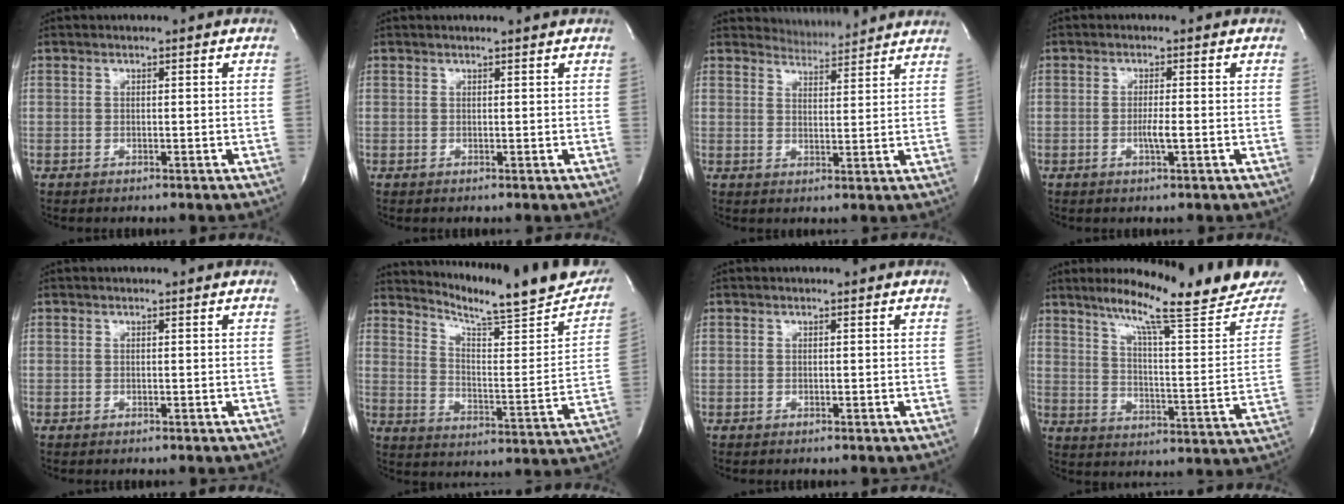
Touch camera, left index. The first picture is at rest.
{"total": 1.5, "force": [1.5, -0.3, 0.4], "torque": [-0.010, 0.000, 0.016]}
{"total": 6.0, "force": [5.9, 0.6, 0.0], "torque": [-0.010, 0.004, 0.075]}
{"total": 2.2, "force": [-0.7, -0.1, 2.0], "torque": [-0.042, -0.006, -0.013]}
{"total": 0.0}
{"total": 20.7, "force": [18.7, 1.6, 8.8], "torque": [-0.132, -0.066, 0.246]}
{"total": 0.0}
{"total": 21.9, "force": [18.2, 1.2, 12.1], "torque": [-0.174, -0.051, 0.241]}